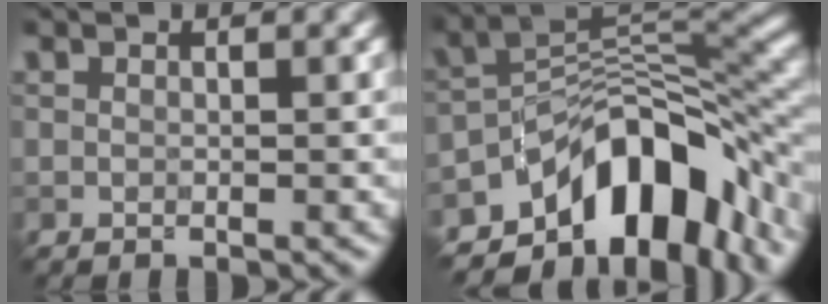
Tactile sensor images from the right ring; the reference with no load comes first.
{"total": 11.6, "force": [-6.8, 5.8, 7.4], "torque": [-0.092, 0.003, -0.124]}